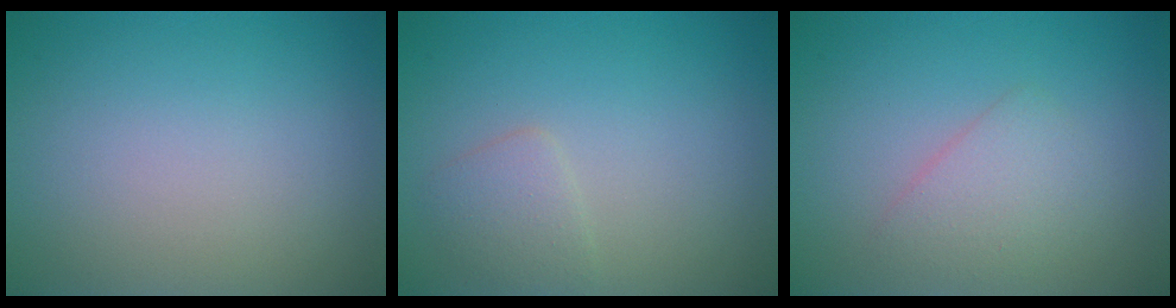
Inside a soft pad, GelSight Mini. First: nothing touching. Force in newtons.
{"total": 1.7, "press": 1.7, "slide": 0.0}
{"total": 2.2, "press": 2.2, "slide": 0.1}